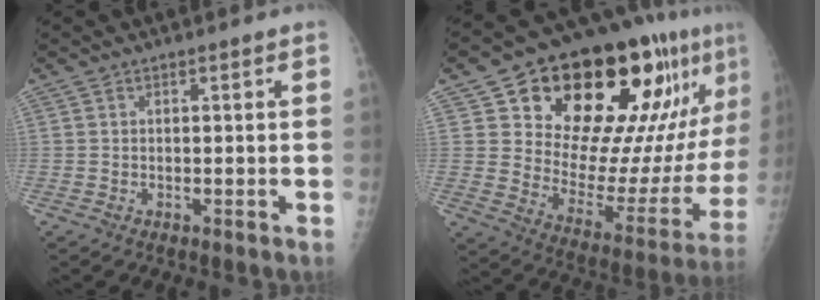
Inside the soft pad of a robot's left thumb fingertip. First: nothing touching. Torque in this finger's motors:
{"motor_torque": [0.59, 0.77, 1.38, -1.40, 0.19]}